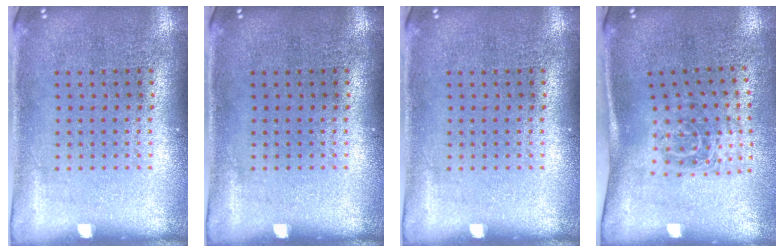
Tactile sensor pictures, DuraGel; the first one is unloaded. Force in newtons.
{"total": 0.0}
{"total": 0.0}
{"total": 1.7, "press": 1.1, "slide": 1.3}